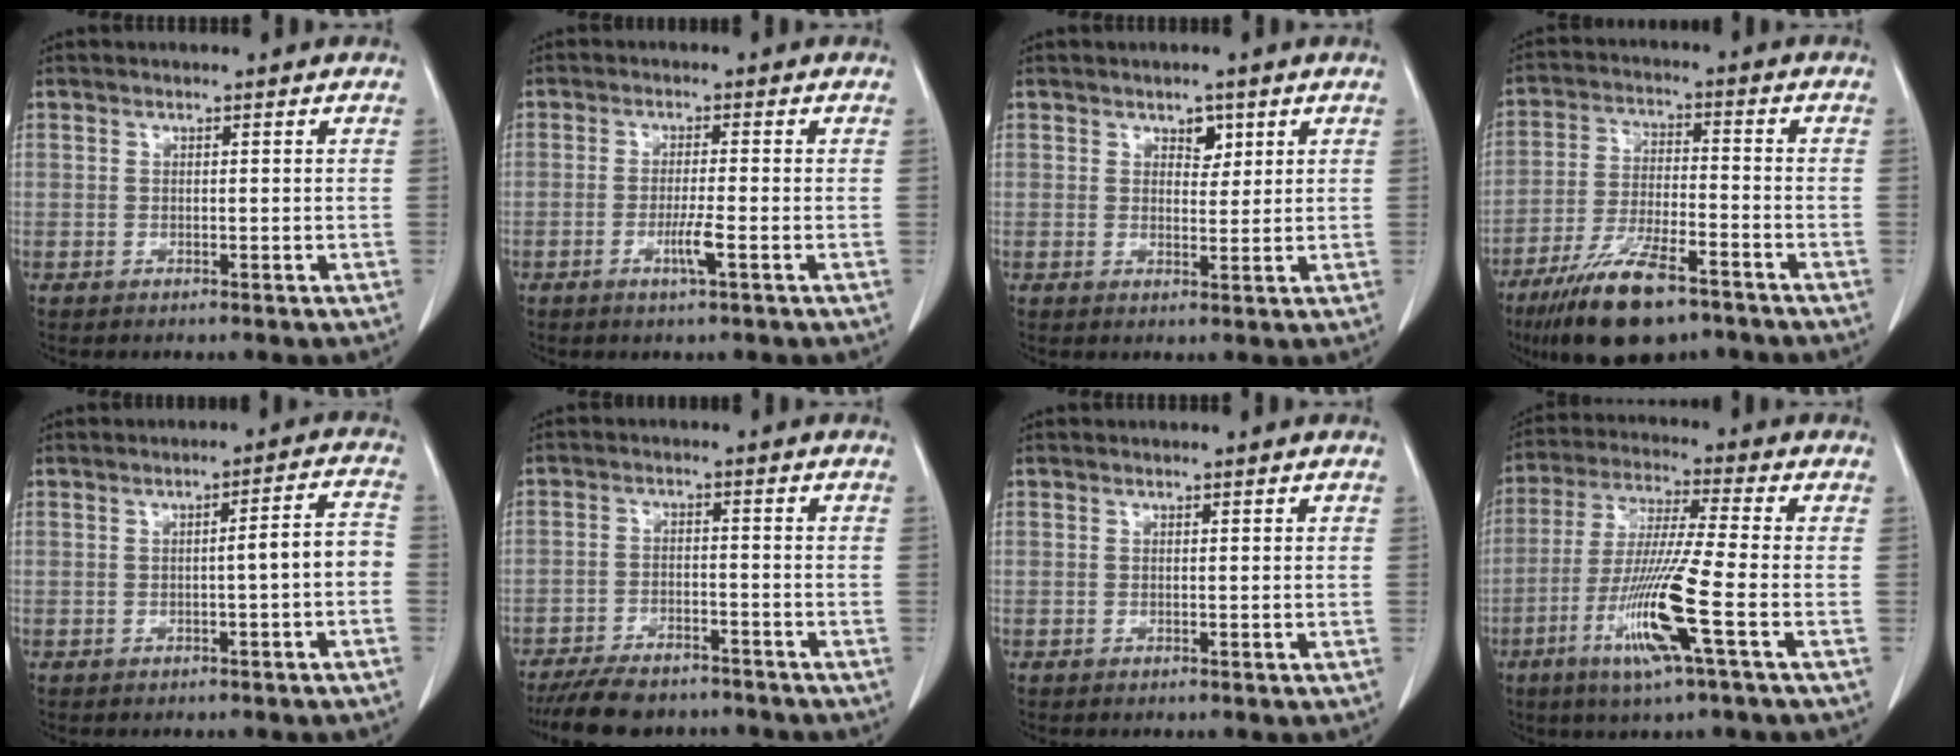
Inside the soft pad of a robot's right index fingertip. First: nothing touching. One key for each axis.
{"total": 3.2, "fx": -1.4, "fy": -0.2, "fz": 2.9, "tx": -0.057, "ty": -0.005, "tz": -0.026}
{"total": 2.5, "fx": 1.4, "fy": 1.6, "fz": 1.3, "tx": -0.020, "ty": -0.003, "tz": 0.022}
{"total": 13.2, "fx": -9.0, "fy": 3.6, "fz": 8.9, "tx": -0.168, "ty": -0.022, "tz": -0.157}
{"total": 4.3, "fx": -1.0, "fy": 0.4, "fz": 4.1, "tx": -0.059, "ty": 0.017, "tz": -0.012}
{"total": 10.9, "fx": -9.5, "fy": 3.7, "fz": 4.1, "tx": -0.065, "ty": -0.005, "tz": -0.141}
{"total": 0.0}
{"total": 12.7, "fx": -4.9, "fy": -0.7, "fz": 11.8, "tx": -0.237, "ty": -0.022, "tz": -0.096}